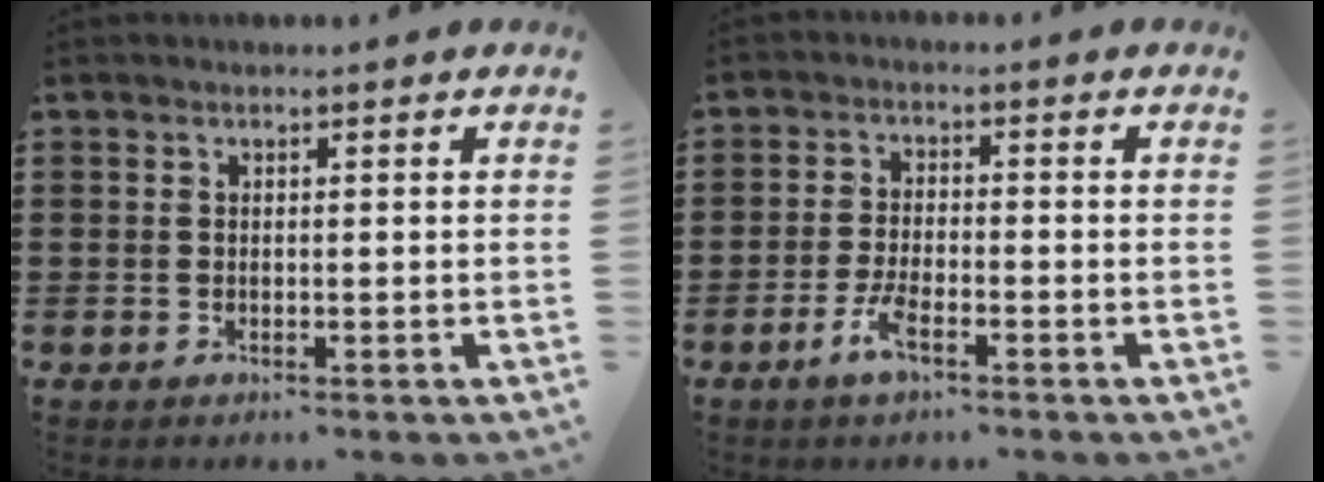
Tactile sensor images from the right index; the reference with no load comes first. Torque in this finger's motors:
{"motor_torque": [-0.04, 0.48, 0.03, 0.01]}